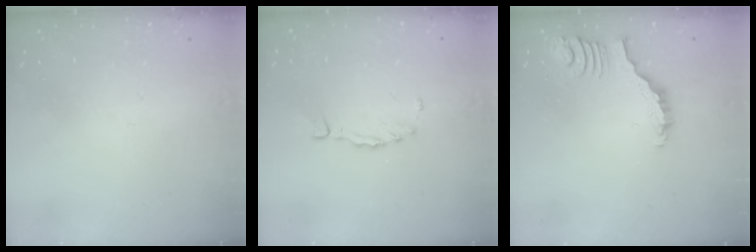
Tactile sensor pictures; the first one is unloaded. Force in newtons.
{"total": 1.7, "press": 1.7, "slide": 0.2}
{"total": 3.5, "press": 3.5, "slide": 0.4}